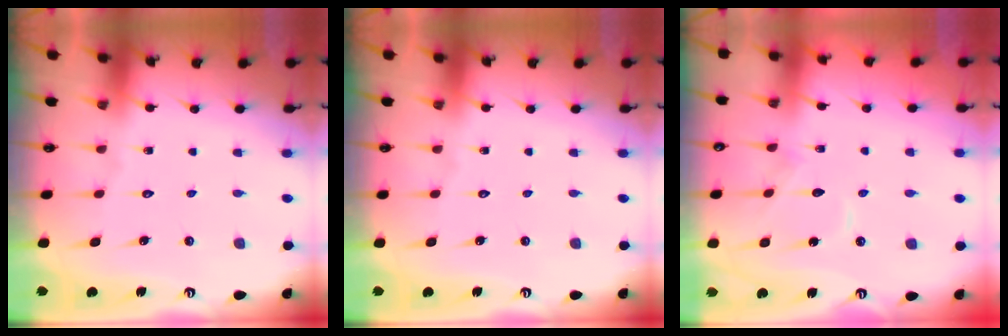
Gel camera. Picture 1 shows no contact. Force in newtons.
{"total": 0.0}
{"total": 7.8, "press": 7.7, "slide": 0.6}